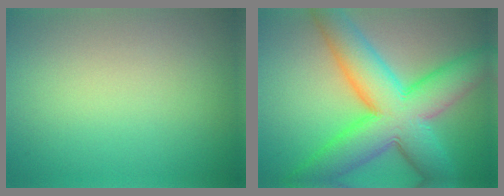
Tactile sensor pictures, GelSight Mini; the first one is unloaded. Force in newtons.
{"total": 11.9, "press": 11.9, "slide": 0.3}